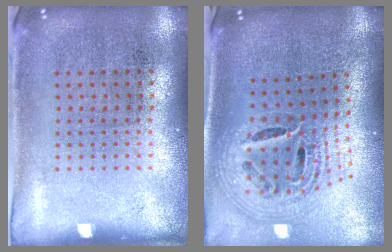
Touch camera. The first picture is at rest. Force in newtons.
{"total": 2.1, "press": 1.7, "slide": 1.4}